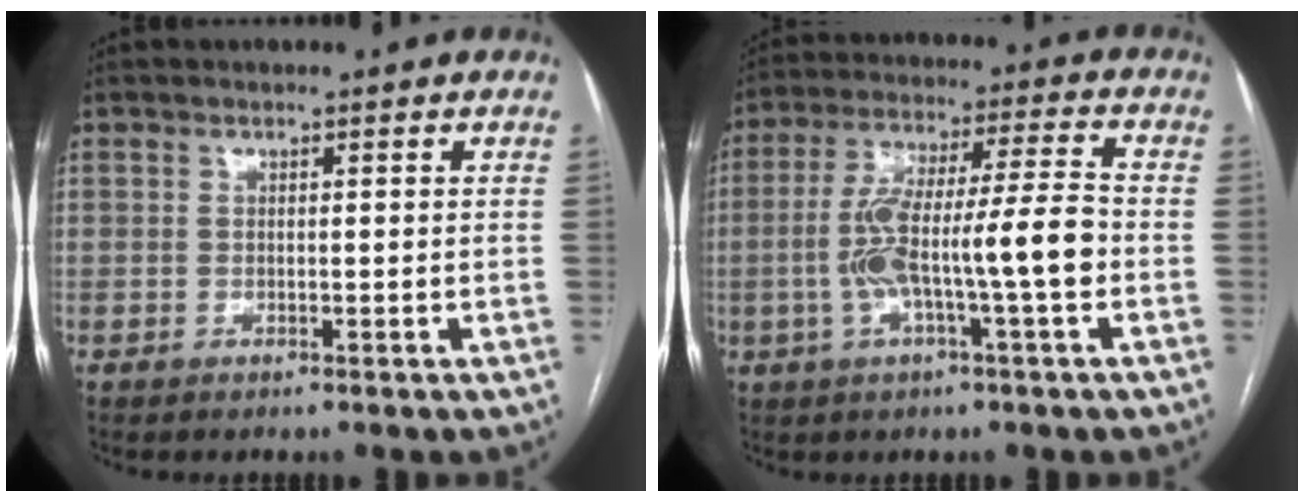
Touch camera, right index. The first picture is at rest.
{"total": 12.7, "force": [-2.7, 0.8, 12.4], "torque": [-0.233, 0.023, -0.049]}